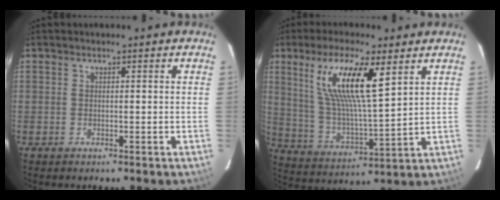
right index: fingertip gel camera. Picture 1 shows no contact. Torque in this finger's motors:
{"motor_torque": [0.35, 0.26, 0.35, 0.15]}